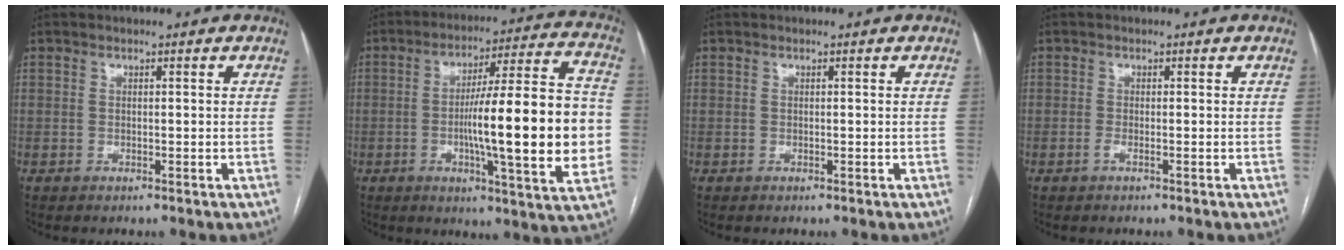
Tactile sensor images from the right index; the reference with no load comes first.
{"total": 21.3, "force": [-2.5, 1.7, 21.0], "torque": [-0.282, 0.014, -0.038]}
{"total": 0.0}
{"total": 0.7, "force": [-0.3, 0.0, 0.6], "torque": [-0.012, -0.001, -0.007]}